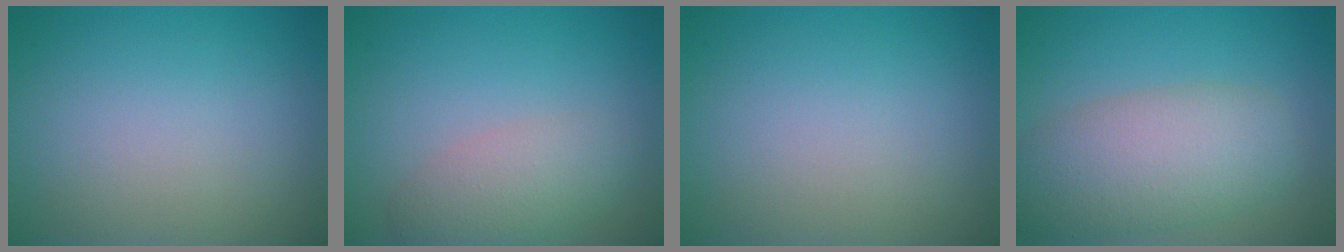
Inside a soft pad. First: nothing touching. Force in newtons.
{"total": 3.4, "press": 3.4, "slide": 0.3}
{"total": 0.0}
{"total": 6.8, "press": 6.8, "slide": 0.4}